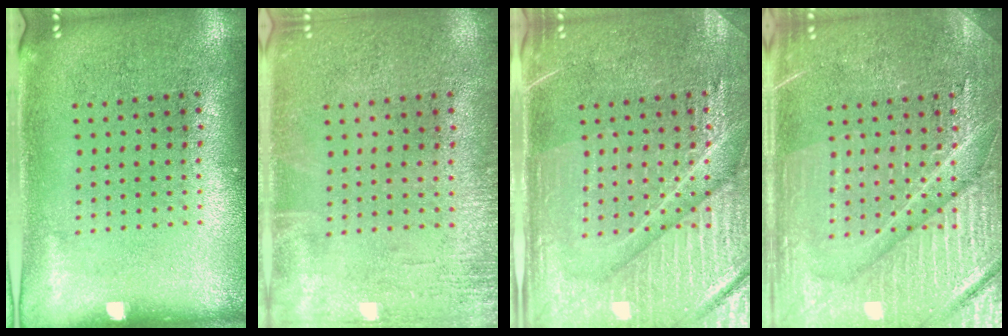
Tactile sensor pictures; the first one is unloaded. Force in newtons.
{"total": 1.7, "press": 1.7, "slide": 0.3}
{"total": 4.5, "press": 4.3, "slide": 1.3}
{"total": 6.7, "press": 6.7, "slide": 0.9}